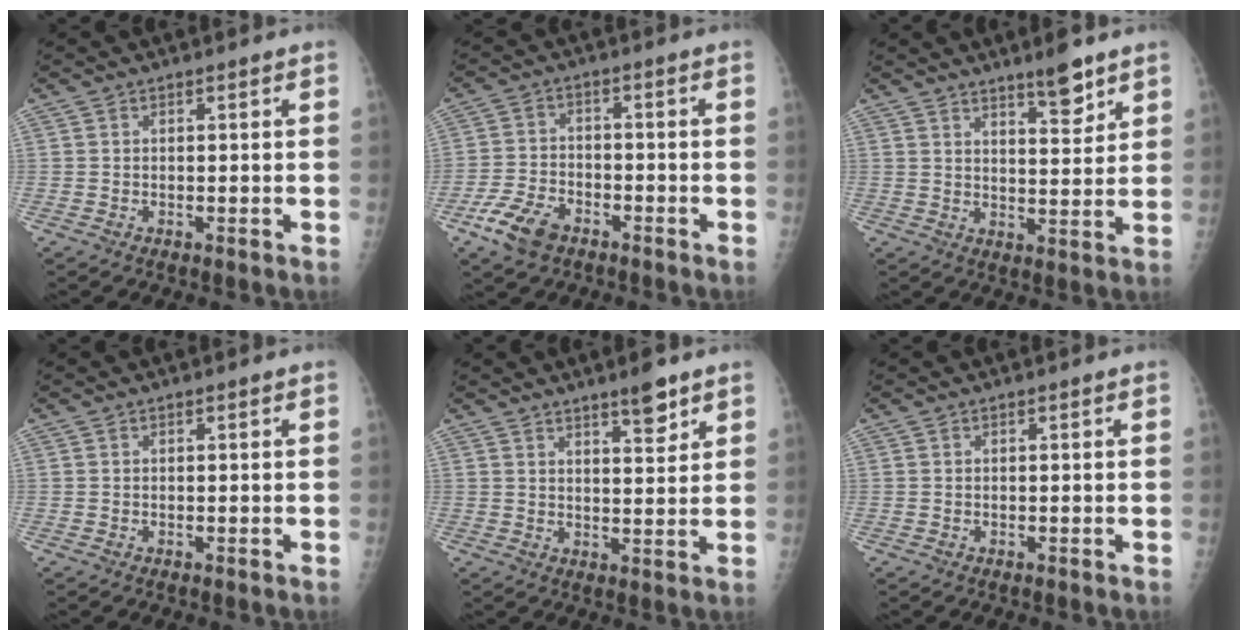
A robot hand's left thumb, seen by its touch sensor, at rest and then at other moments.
{"total": 8.1, "force": [-4.9, 4.6, 4.4], "torque": [-0.089, 0.015, -0.092]}
{"total": 6.7, "force": [5.0, 1.6, 4.2], "torque": [-0.051, -0.038, 0.077]}
{"total": 0.0}
{"total": 5.5, "force": [3.9, 1.3, 3.6], "torque": [-0.043, -0.029, 0.059]}
{"total": 0.0}